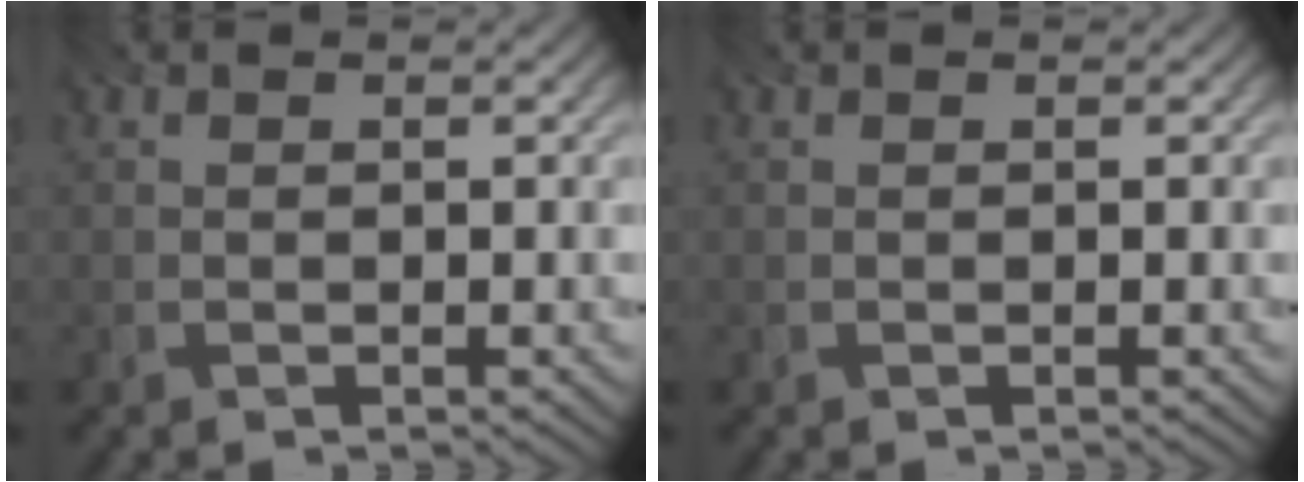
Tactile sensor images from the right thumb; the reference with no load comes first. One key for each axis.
{"total": 0.0}